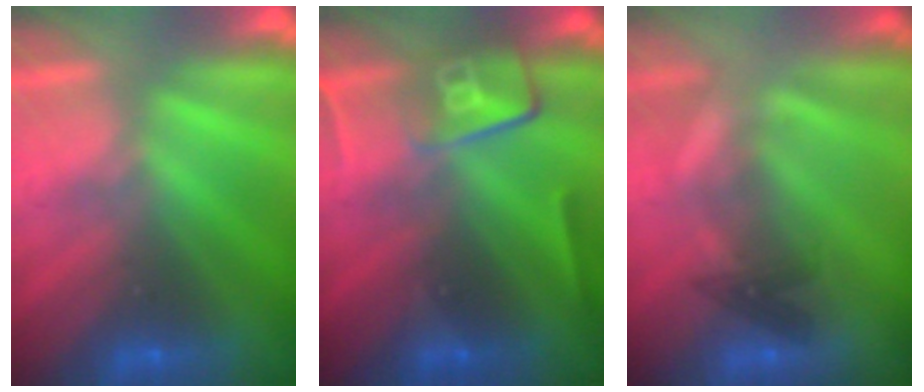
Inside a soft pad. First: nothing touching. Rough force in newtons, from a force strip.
{"total": 2.4}
{"total": 2.2}